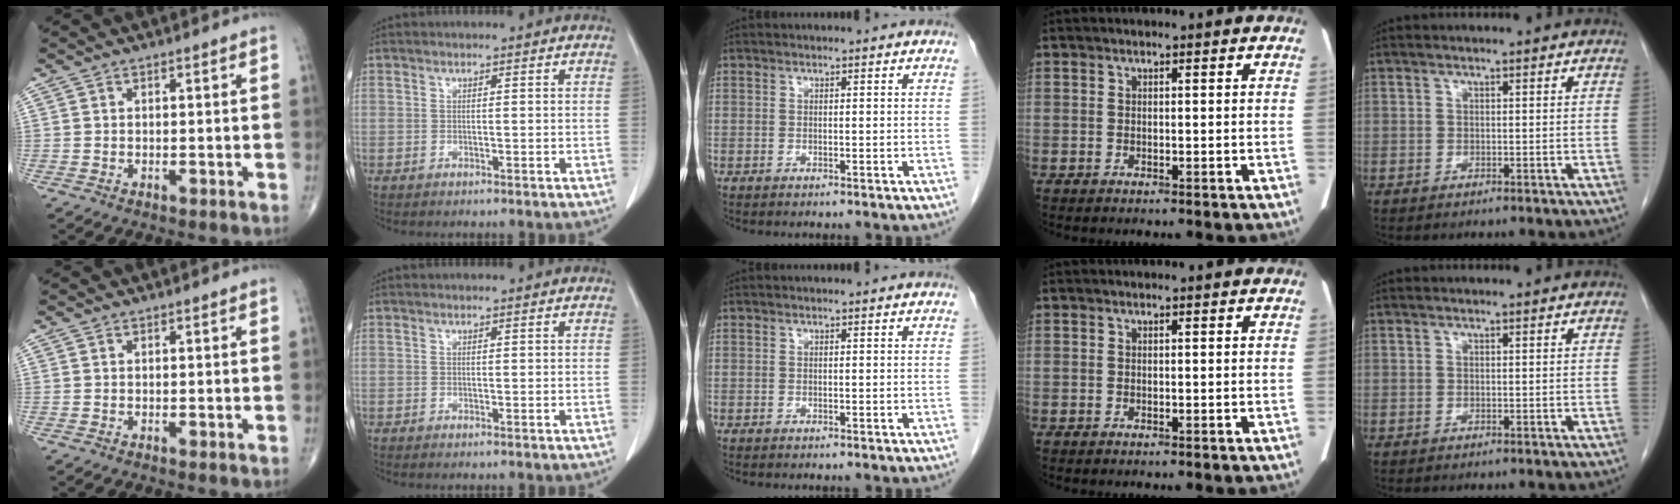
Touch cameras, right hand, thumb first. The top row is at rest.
{}